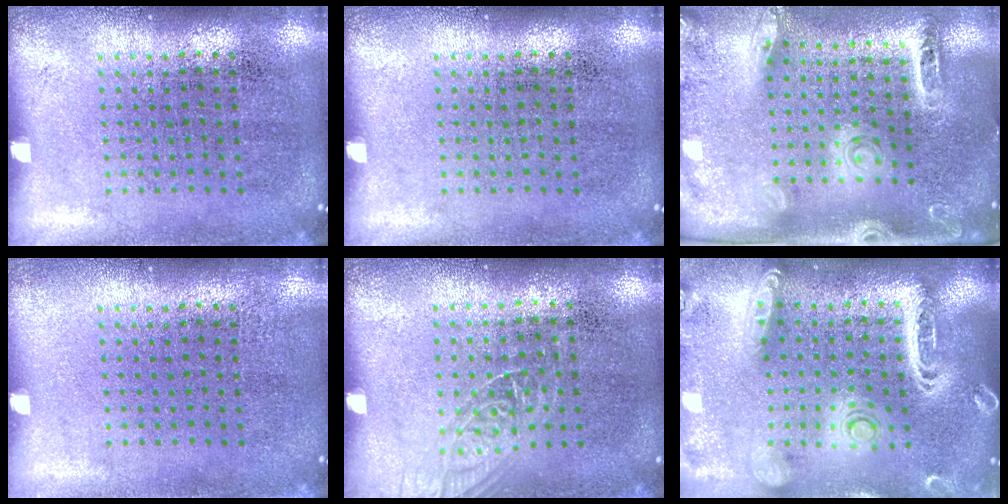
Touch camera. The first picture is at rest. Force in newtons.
{"total": 0.0}
{"total": 2.7, "press": 2.0, "slide": 1.8}
{"total": 0.0}
{"total": 1.1, "press": 1.0, "slide": 0.5}
{"total": 2.8, "press": 2.4, "slide": 1.4}